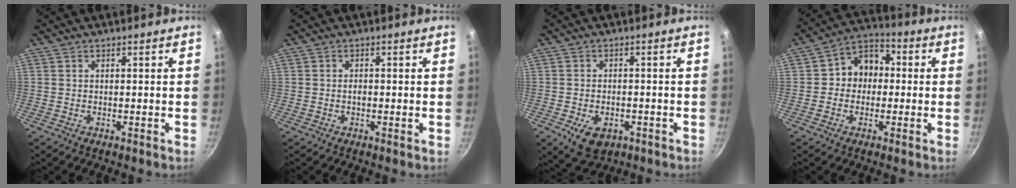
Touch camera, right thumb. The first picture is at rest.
{"total": 1.1, "force": [-0.2, 0.4, 1.0], "torque": [-0.019, 0.002, -0.007]}
{"total": 6.8, "force": [-2.7, 4.3, 4.5], "torque": [-0.065, 0.008, -0.033]}
{"total": 8.6, "force": [0.0, 7.3, 4.6], "torque": [-0.023, 0.027, -0.018]}